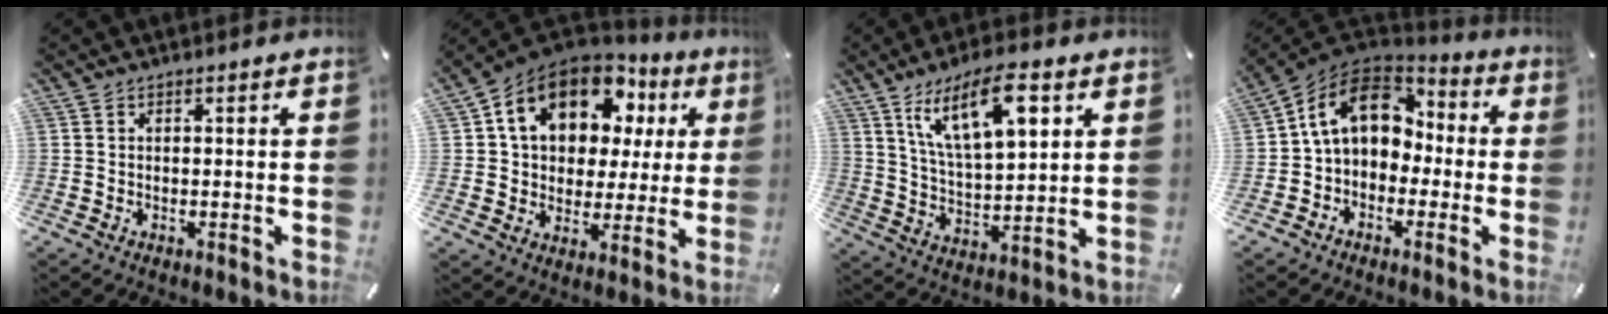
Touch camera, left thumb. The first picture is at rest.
{"total": 17.0, "force": [8.0, 12.1, 8.9], "torque": [-0.158, -0.029, 0.147]}
{"total": 15.5, "force": [8.3, 6.1, 11.7], "torque": [-0.215, -0.020, 0.138]}
{"total": 12.7, "force": [2.7, 9.7, 7.7], "torque": [-0.137, 0.008, 0.053]}